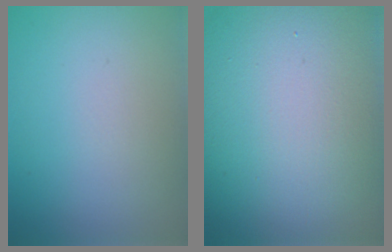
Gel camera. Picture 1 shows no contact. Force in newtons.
{"total": 23.4, "press": 23.3, "slide": 1.4}